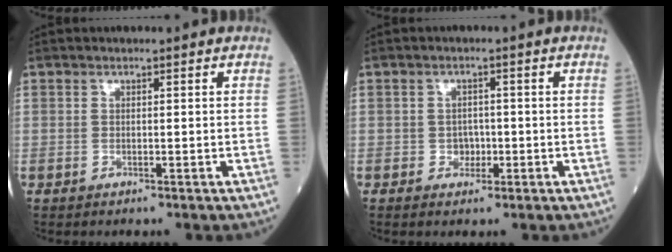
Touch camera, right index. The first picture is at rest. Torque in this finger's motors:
{"motor_torque": [0.00, -0.10, 0.07, 0.02]}